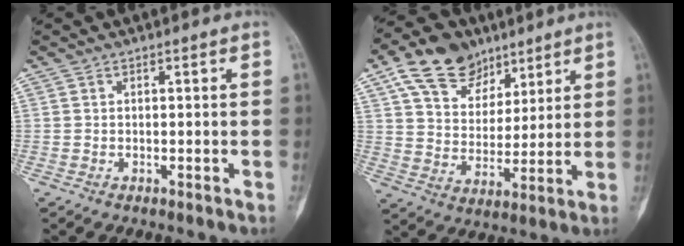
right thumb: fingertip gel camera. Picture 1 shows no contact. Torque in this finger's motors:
{"motor_torque": [0.94, 1.49, 0.68, 0.81, 0.07]}